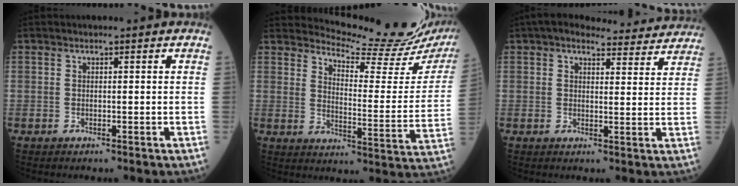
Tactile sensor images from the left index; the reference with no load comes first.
{"total": 18.1, "force": [17.5, 0.3, 4.5], "torque": [-0.071, -0.106, 0.208]}
{"total": 14.0, "force": [13.0, 3.2, 4.1], "torque": [-0.034, 0.027, 0.148]}